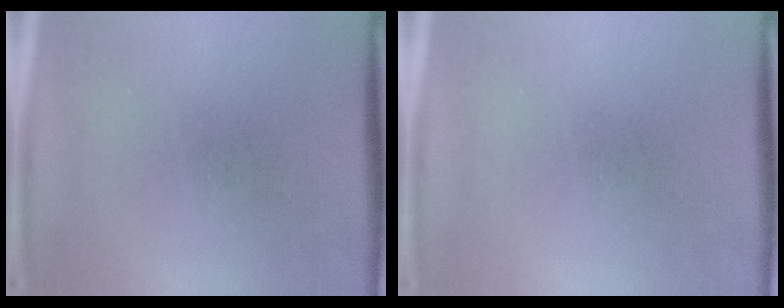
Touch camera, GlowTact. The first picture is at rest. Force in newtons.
{"total": 0.0}